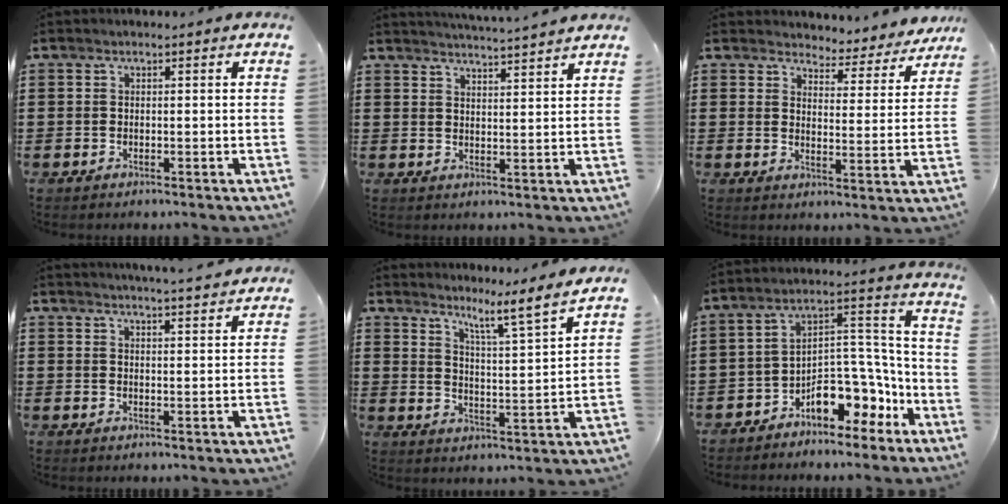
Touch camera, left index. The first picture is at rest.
{"total": 3.6, "force": [3.5, -0.7, 0.2], "torque": [-0.016, -0.020, 0.062]}
{"total": 4.2, "force": [4.2, 0.5, 0.3], "torque": [-0.024, -0.034, 0.069]}
{"total": 3.2, "force": [3.2, -0.6, 0.4], "torque": [-0.016, -0.015, 0.057]}
{"total": 5.6, "force": [4.6, -1.3, 2.9], "torque": [-0.060, -0.045, 0.064]}
{"total": 8.4, "force": [-6.2, 4.4, 3.6], "torque": [-0.062, 0.011, -0.116]}